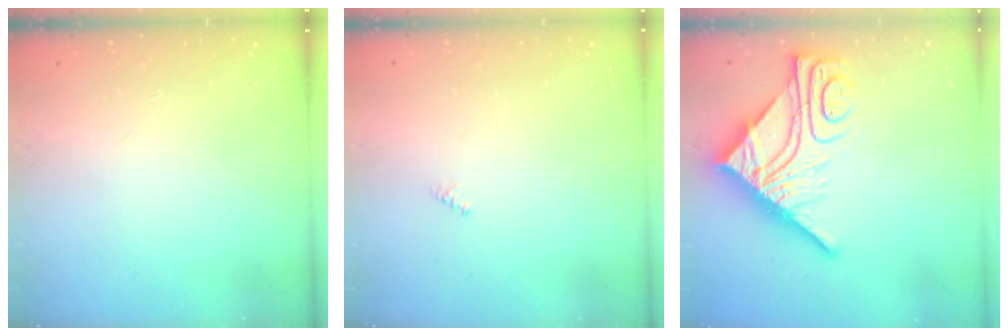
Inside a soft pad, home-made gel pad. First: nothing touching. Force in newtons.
{"total": 0.0}
{"total": 17.5, "press": 17.4, "slide": 1.6}